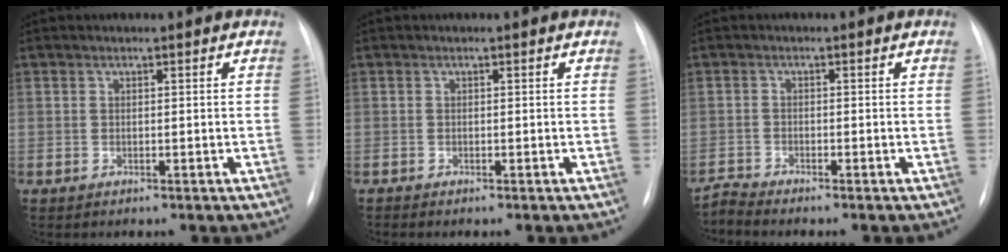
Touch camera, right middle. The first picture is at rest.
{"total": 0.0}
{"total": 2.2, "force": [-1.9, -1.0, -0.5], "torque": [0.005, -0.018, -0.039]}